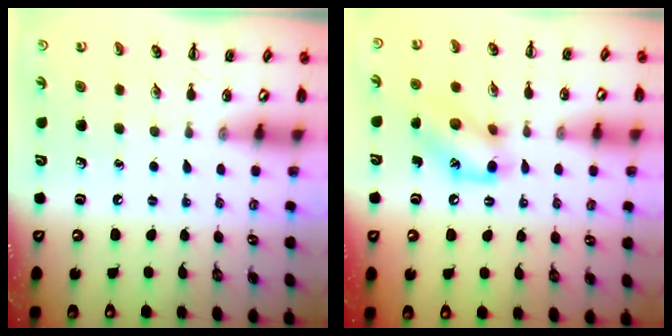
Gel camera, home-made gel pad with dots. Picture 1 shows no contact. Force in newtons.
{"total": 12.9, "press": 12.8, "slide": 2.0}